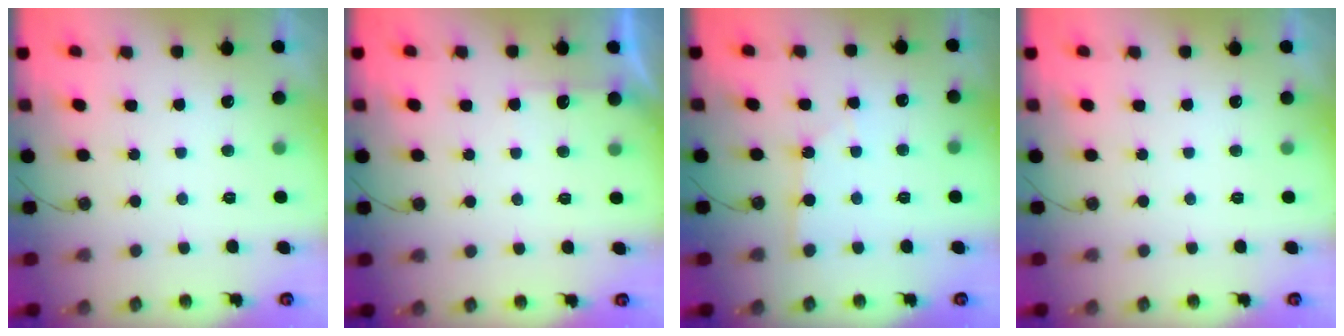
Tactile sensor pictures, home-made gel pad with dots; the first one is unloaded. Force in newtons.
{"total": 4.3, "press": 4.3, "slide": 0.6}
{"total": 2.2, "press": 2.2, "slide": 0.4}
{"total": 0.0}